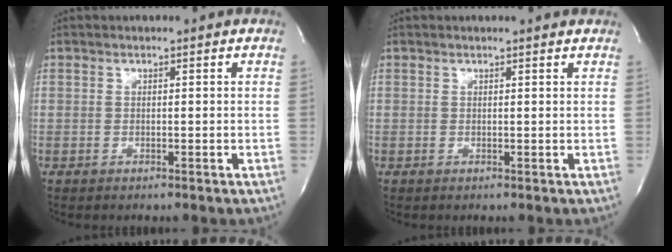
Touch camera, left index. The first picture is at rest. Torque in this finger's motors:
{"motor_torque": [0.21, -0.22, -0.01, -0.01]}